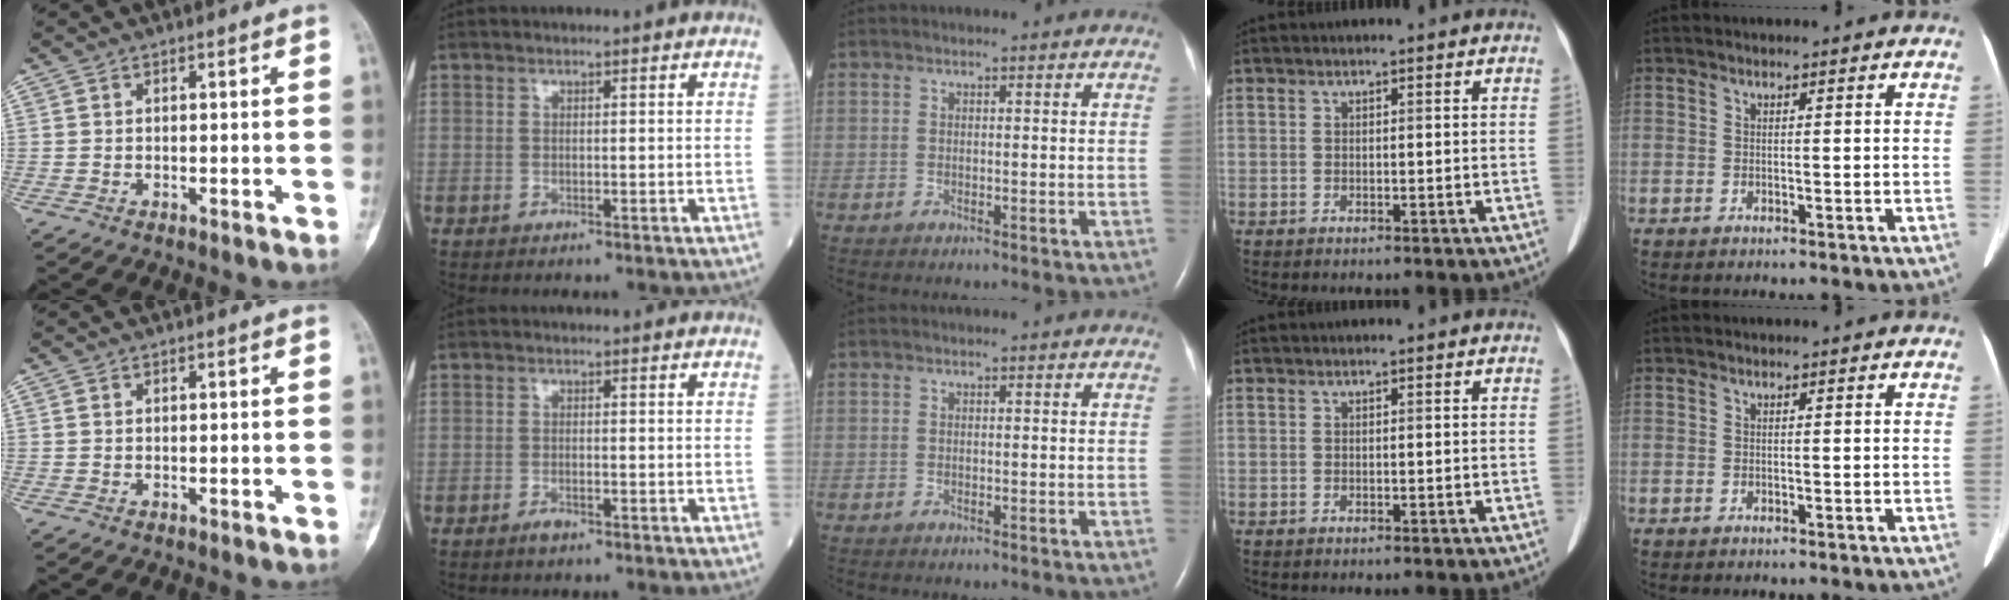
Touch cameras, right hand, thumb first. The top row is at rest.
{"index": {"total": 1.4, "force": [-0.7, 0.7, 0.9], "torque": [-0.015, -0.001, -0.005]}}